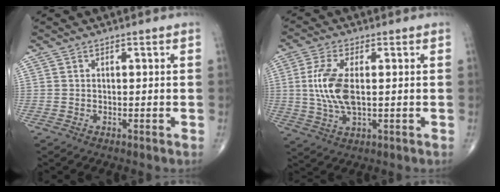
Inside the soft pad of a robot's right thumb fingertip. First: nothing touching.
{"total": 9.4, "force": [0.6, 4.2, 8.4], "torque": [-0.186, -0.004, 0.014]}